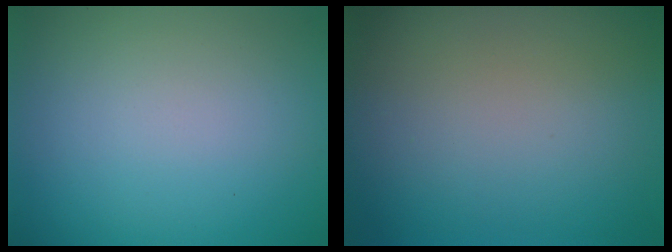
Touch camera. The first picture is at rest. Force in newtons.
{"total": 0.0}